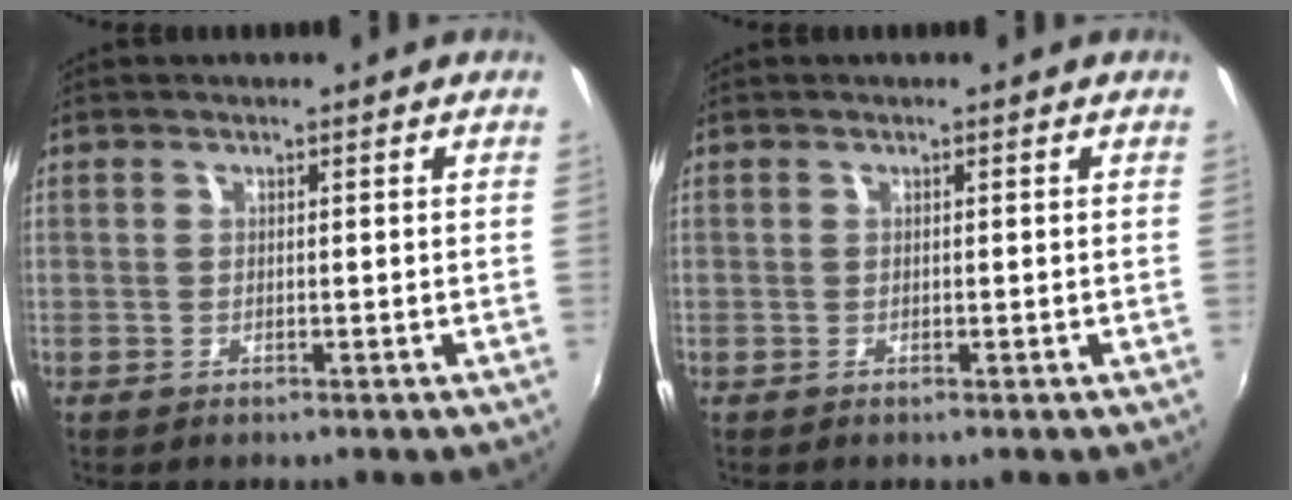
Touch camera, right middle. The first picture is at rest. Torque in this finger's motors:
{"motor_torque": [-0.01, 0.05, -0.03, 0.00]}